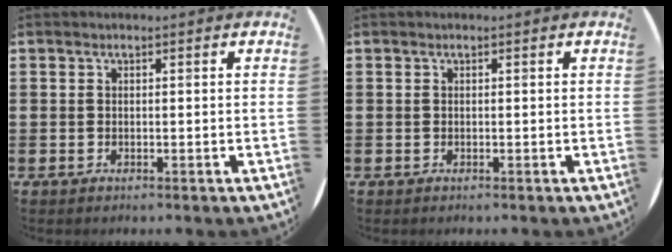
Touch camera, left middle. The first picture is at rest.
{"total": 0.0}